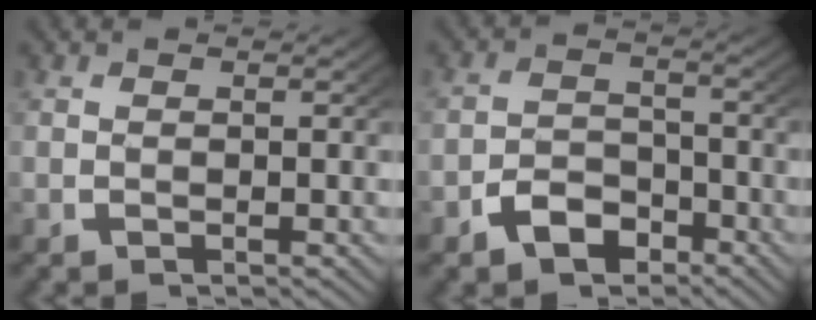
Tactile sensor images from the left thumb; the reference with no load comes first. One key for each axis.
{"total": 4.1, "fx": -2.7, "fy": 2.7, "fz": 1.4, "tx": -0.017, "ty": -0.011, "tz": -0.044}